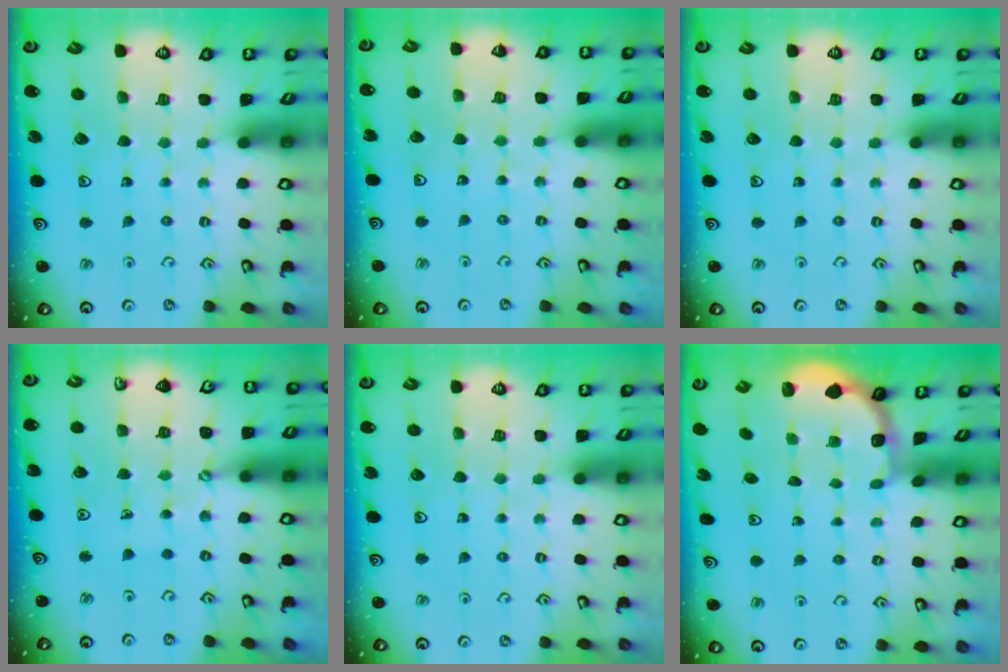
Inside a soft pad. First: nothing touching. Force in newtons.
{"total": 2.1, "press": 2.1, "slide": 0.2}
{"total": 0.0}
{"total": 0.6, "press": 0.6, "slide": 0.1}
{"total": 0.0}
{"total": 1.9, "press": 1.8, "slide": 0.8}